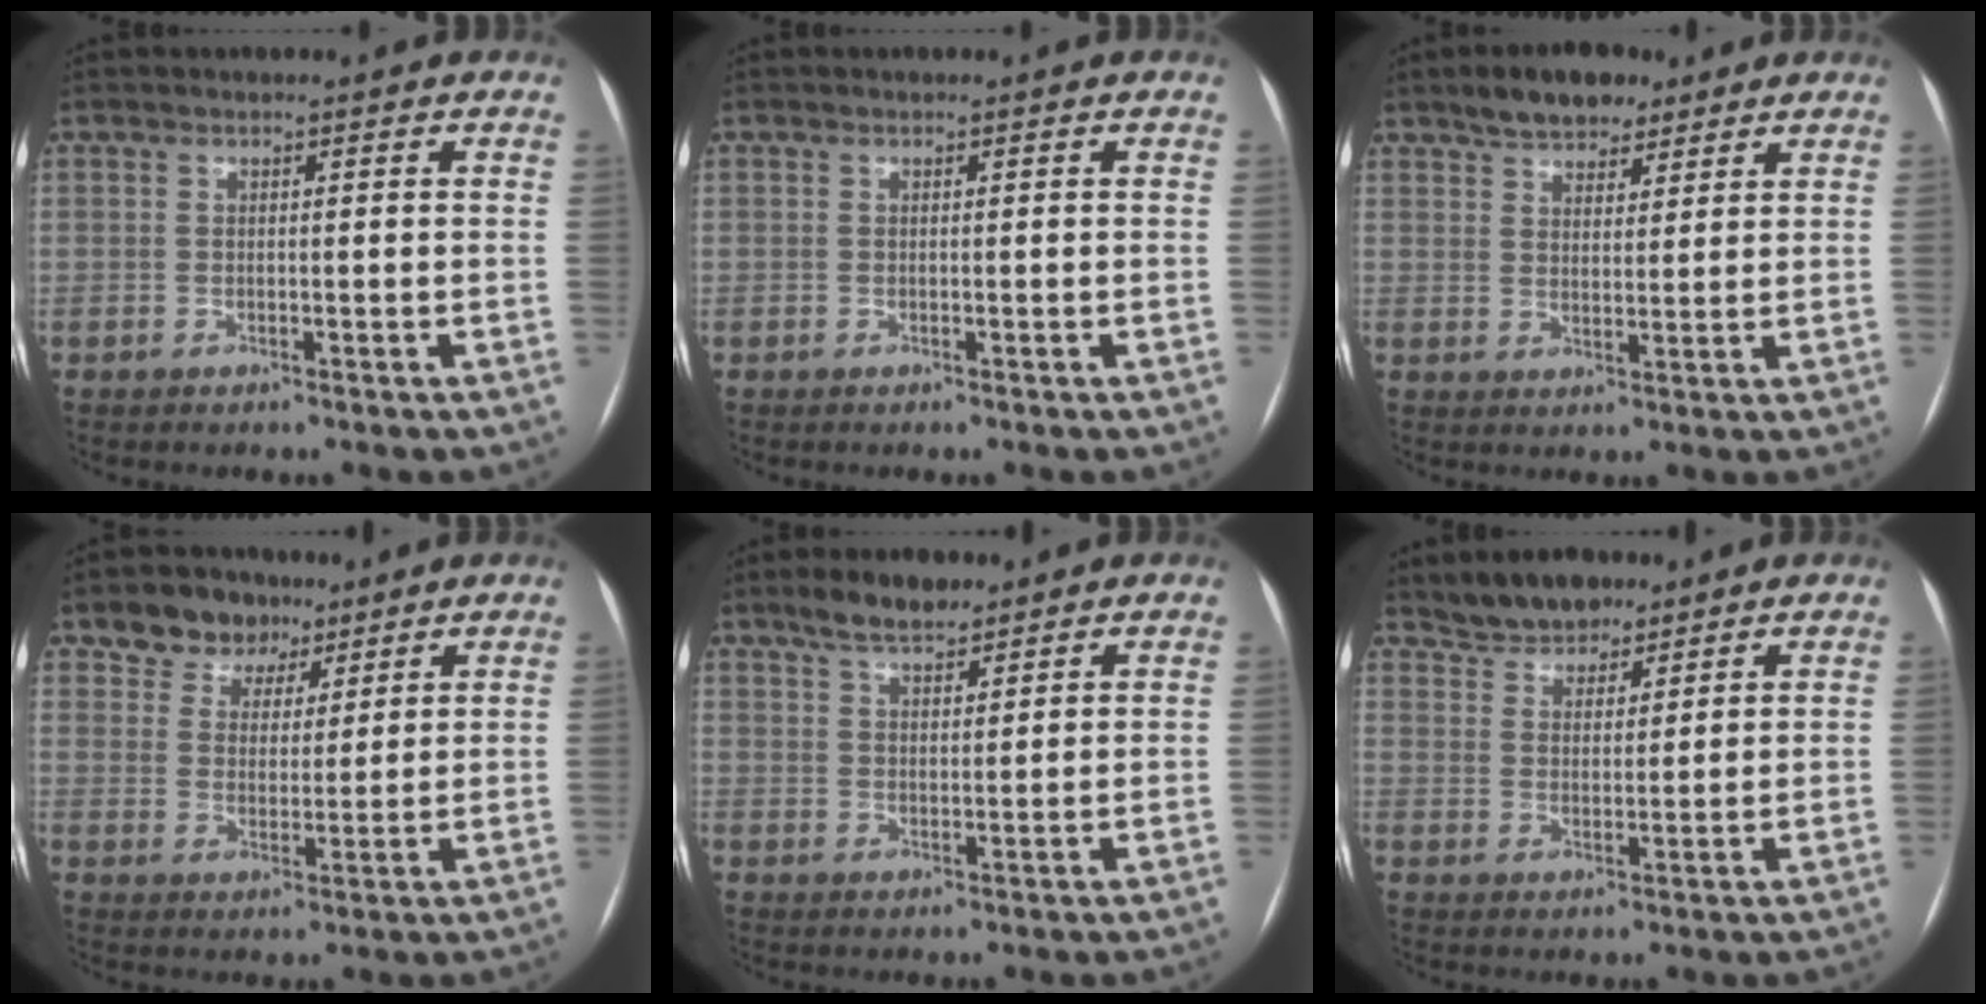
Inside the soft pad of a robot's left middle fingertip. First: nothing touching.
{"total": 0.0}
{"total": 7.1, "force": [5.4, 3.4, 3.3], "torque": [-0.050, 0.013, 0.091]}
{"total": 7.0, "force": [5.0, 4.8, 1.2], "torque": [-0.019, 0.015, 0.086]}
{"total": 5.8, "force": [4.7, 1.8, 2.9], "torque": [-0.057, 0.010, 0.086]}
{"total": 6.2, "force": [5.4, 2.8, 1.5], "torque": [-0.028, 0.010, 0.100]}